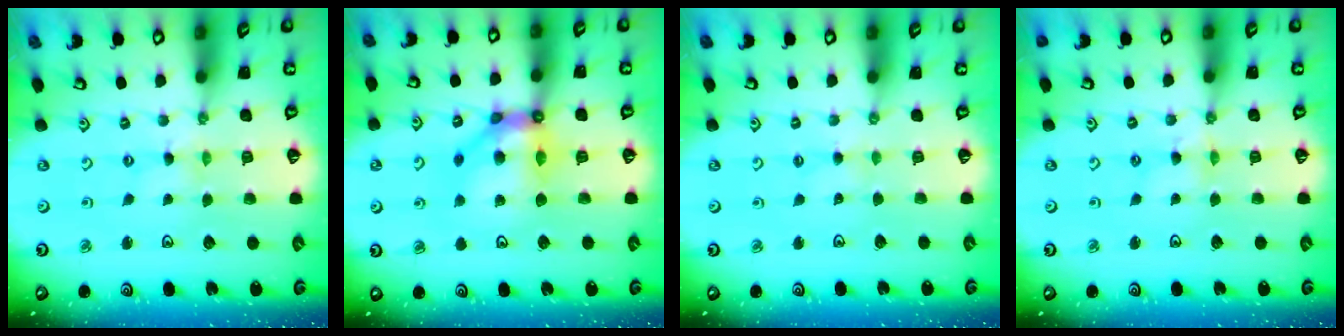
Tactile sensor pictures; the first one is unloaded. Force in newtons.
{"total": 10.9, "press": 10.7, "slide": 1.9}
{"total": 1.1, "press": 1.1, "slide": 0.3}
{"total": 2.3, "press": 2.3, "slide": 0.3}